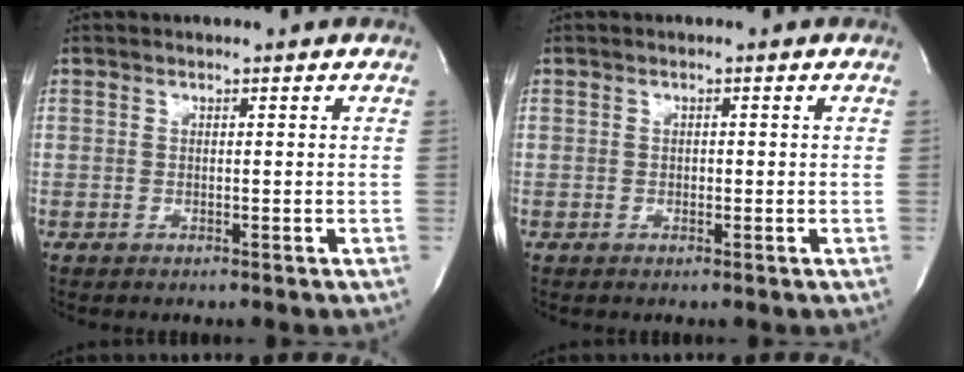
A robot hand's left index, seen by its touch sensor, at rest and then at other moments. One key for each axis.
{"total": 0.6, "fx": -0.2, "fy": 0.4, "fz": 0.4, "tx": -0.006, "ty": 0.000, "tz": -0.003}